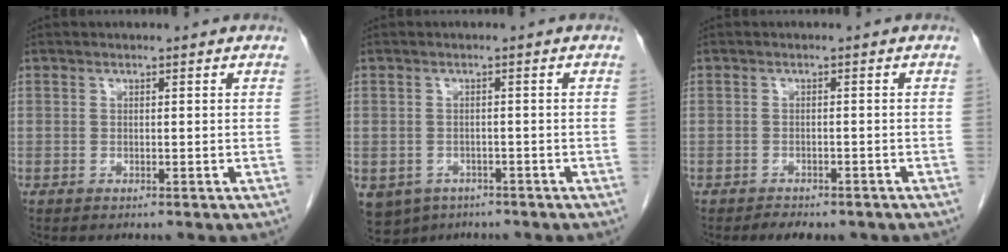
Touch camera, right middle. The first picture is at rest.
{"total": 7.9, "force": [-4.8, 5.8, 2.2], "torque": [-0.055, -0.005, -0.065]}
{"total": 4.1, "force": [-3.3, 1.6, 1.7], "torque": [-0.026, -0.005, -0.038]}